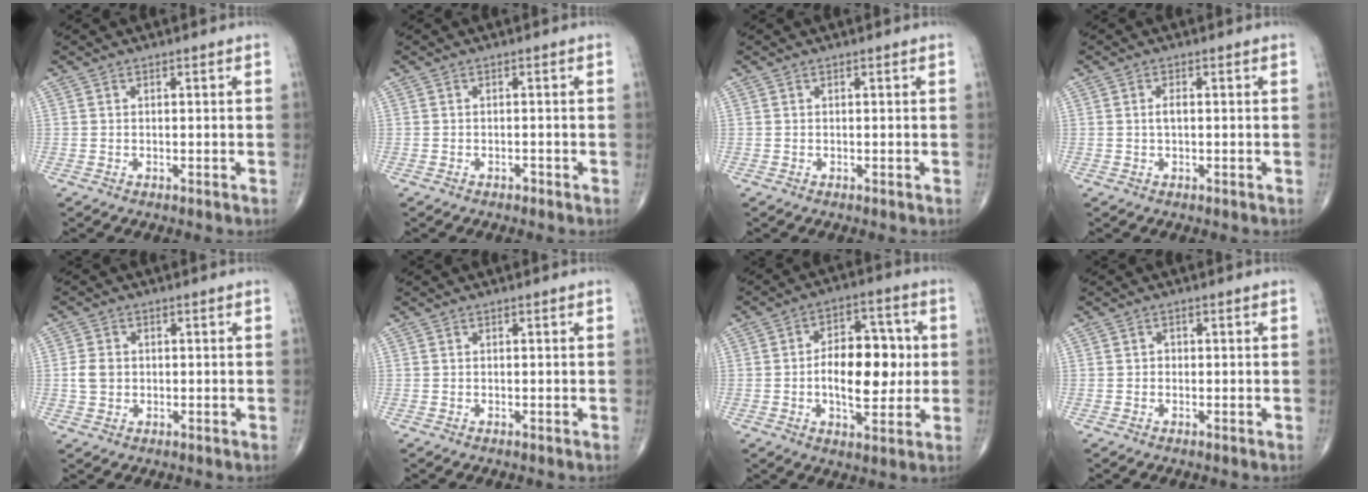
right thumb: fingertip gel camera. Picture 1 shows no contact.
{"total": 0.7, "force": [-0.5, 0.4, 0.2], "torque": [-0.002, 0.000, -0.011]}
{"total": 0.0}
{"total": 1.5, "force": [0.0, 0.6, 1.3], "torque": [-0.025, 0.001, -0.001]}
{"total": 3.5, "force": [0.0, 2.9, 2.0], "torque": [-0.035, 0.004, 0.001]}
{"total": 0.0}
{"total": 13.7, "force": [-0.1, 7.4, 11.5], "torque": [-0.145, 0.017, -0.001]}
{"total": 0.6, "force": [-0.1, 0.6, 0.2], "torque": [0.004, 0.002, -0.004]}